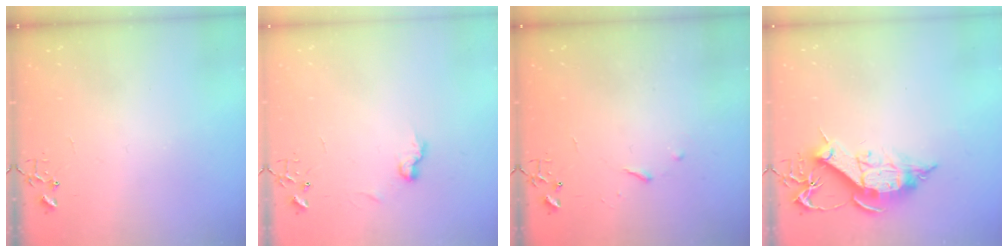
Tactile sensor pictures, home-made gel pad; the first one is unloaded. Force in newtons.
{"total": 6.7, "press": 6.7, "slide": 0.4}
{"total": 3.4, "press": 3.3, "slide": 0.6}
{"total": 13.2, "press": 13.1, "slide": 1.5}